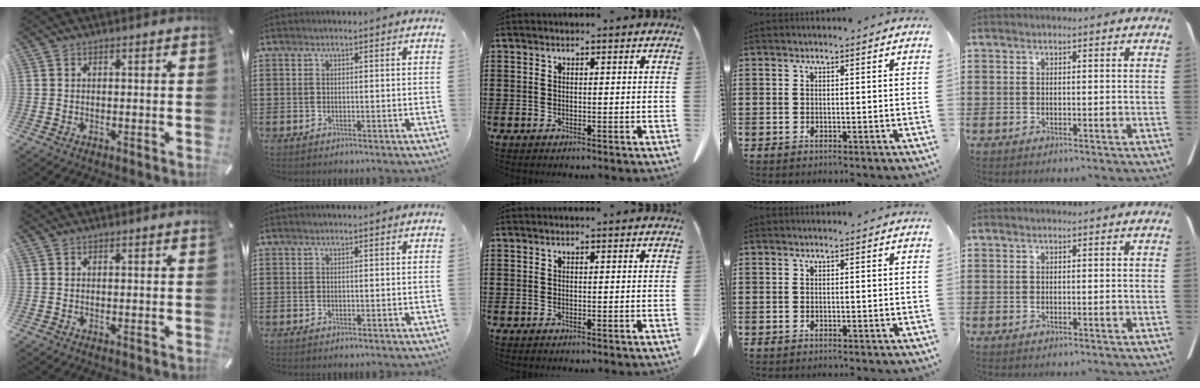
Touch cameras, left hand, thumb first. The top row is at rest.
{}